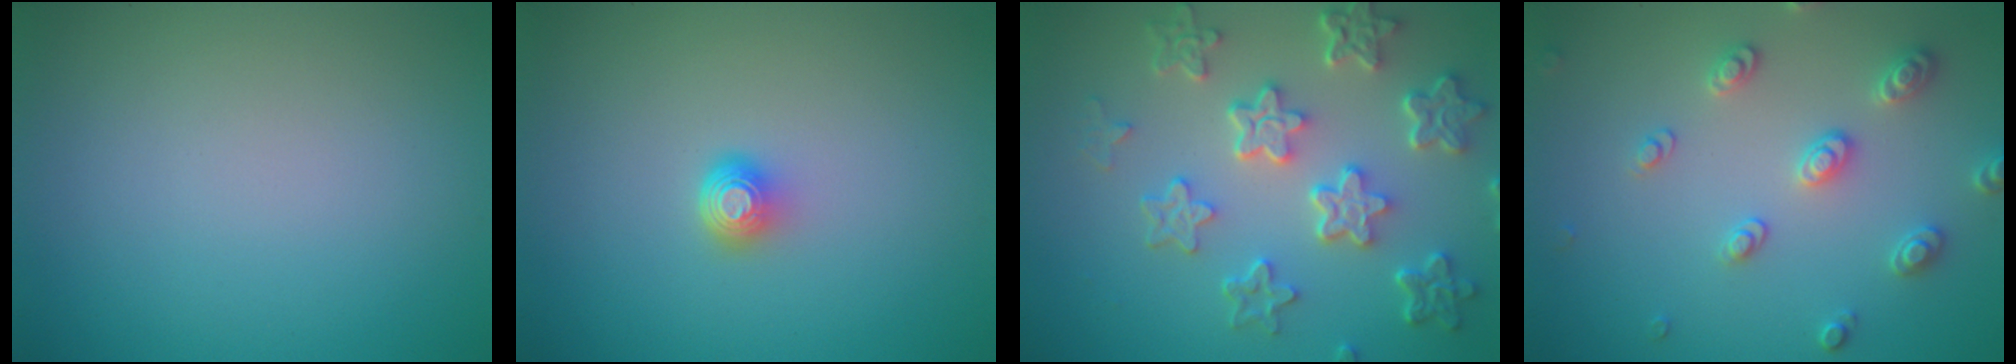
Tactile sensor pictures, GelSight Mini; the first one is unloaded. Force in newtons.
{"total": 1.6, "press": 1.2, "slide": 1.1}
{"total": 6.3, "press": 4.8, "slide": 4.2}
{"total": 3.0, "press": 2.9, "slide": 0.6}